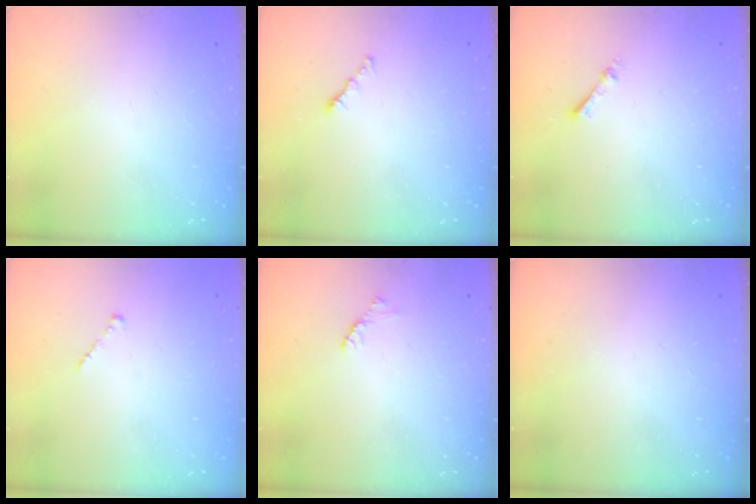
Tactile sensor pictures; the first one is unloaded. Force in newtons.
{"total": 0.8, "press": 0.6, "slide": 0.4}
{"total": 1.9, "press": 1.9, "slide": 0.3}
{"total": 0.0}
{"total": 1.7, "press": 1.6, "slide": 0.4}
{"total": 0.0}